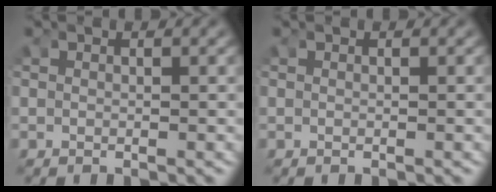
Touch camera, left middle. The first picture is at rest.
{"total": 0.0}